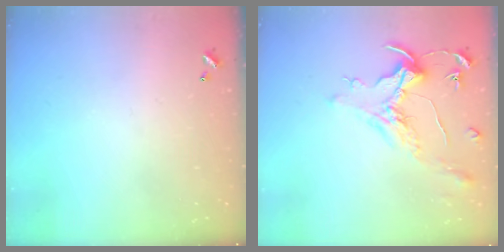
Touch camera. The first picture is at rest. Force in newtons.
{"total": 1.6, "press": 1.4, "slide": 0.7}